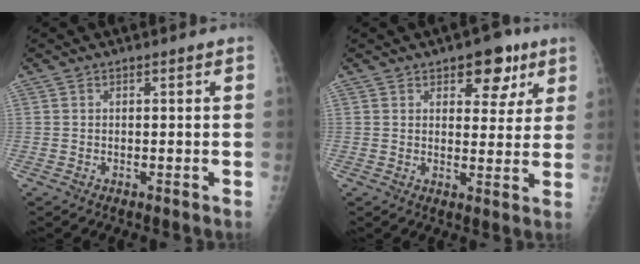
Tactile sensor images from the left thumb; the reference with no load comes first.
{"total": 8.1, "force": [4.5, 4.7, 4.8], "torque": [-0.021, -0.016, 0.056]}